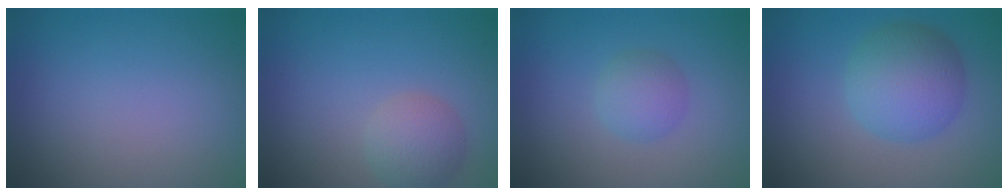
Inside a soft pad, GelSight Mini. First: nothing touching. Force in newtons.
{"total": 3.0, "press": 3.0, "slide": 0.1}
{"total": 2.2, "press": 2.2, "slide": 0.1}
{"total": 5.8, "press": 5.8, "slide": 0.3}